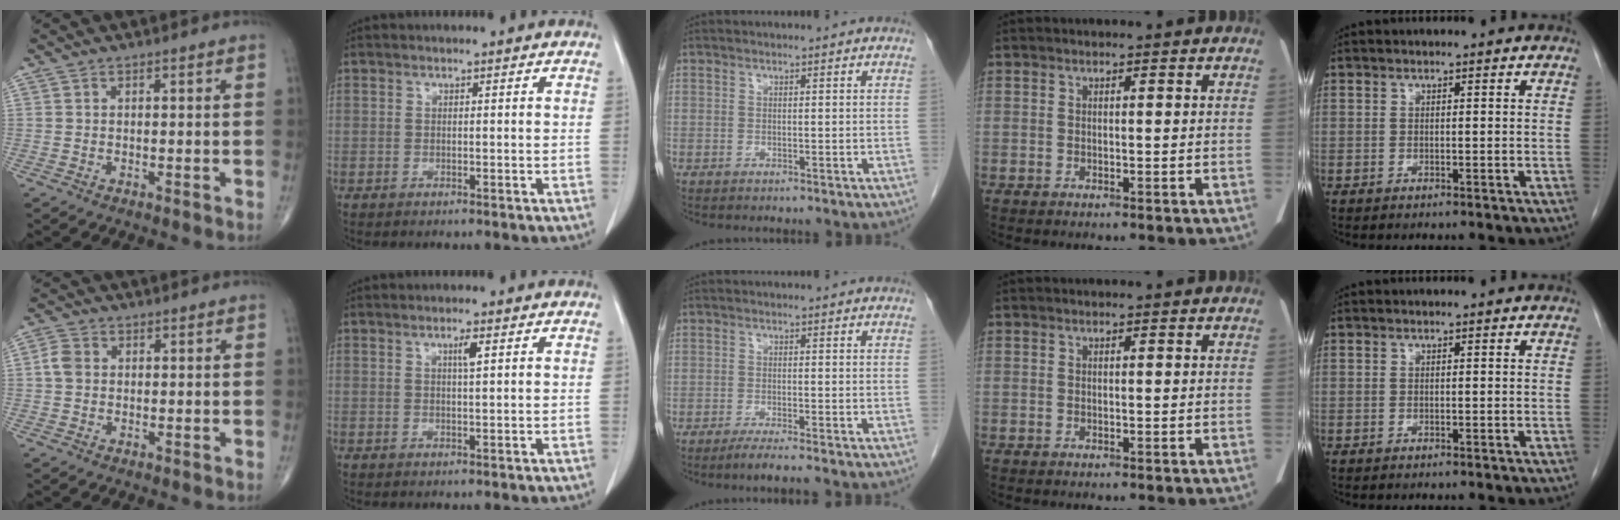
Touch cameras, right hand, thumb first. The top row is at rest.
{"thumb": {"total": 3.2, "force": [0.2, 2.6, 1.9], "torque": [-0.036, 0.008, -0.002]}, "index": {"total": 1.7, "force": [0.7, 0.0, 1.6], "torque": [-0.029, -0.001, 0.012]}, "middle": {"total": 3.1, "force": [-2.5, -0.5, 1.8], "torque": [-0.034, -0.006, -0.044]}}